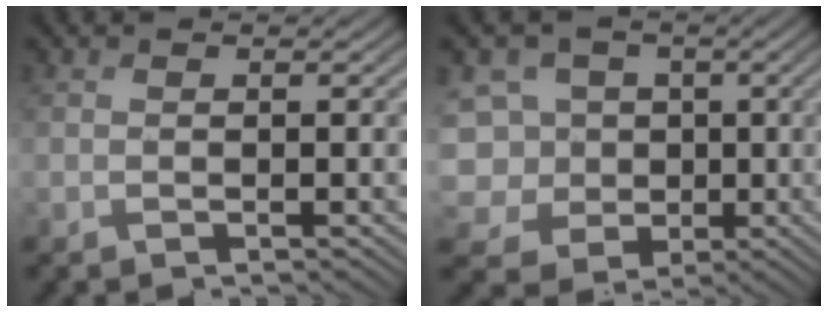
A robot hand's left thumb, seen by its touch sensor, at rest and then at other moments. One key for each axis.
{"total": 9.0, "fx": 0.0, "fy": 8.1, "fz": 3.8, "tx": -0.135, "ty": 0.009, "tz": -0.028}